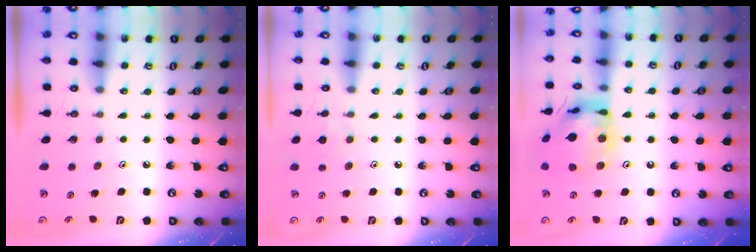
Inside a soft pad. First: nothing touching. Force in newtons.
{"total": 4.9, "press": 4.8, "slide": 0.8}
{"total": 17.0, "press": 16.9, "slide": 1.9}